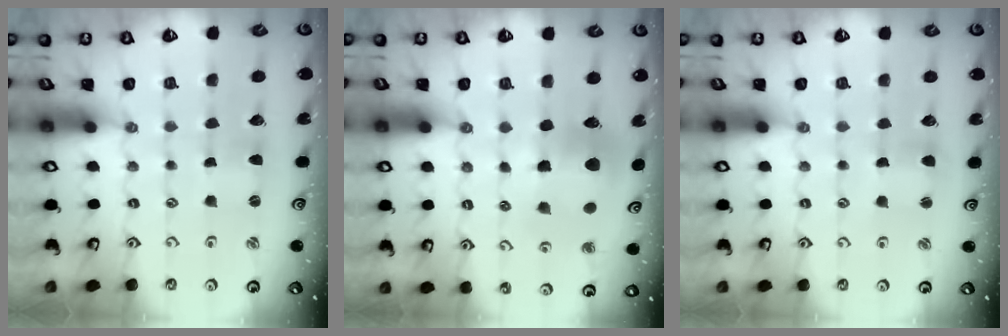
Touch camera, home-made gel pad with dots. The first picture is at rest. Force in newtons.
{"total": 11.1, "press": 11.0, "slide": 1.4}
{"total": 1.6, "press": 1.6, "slide": 0.3}